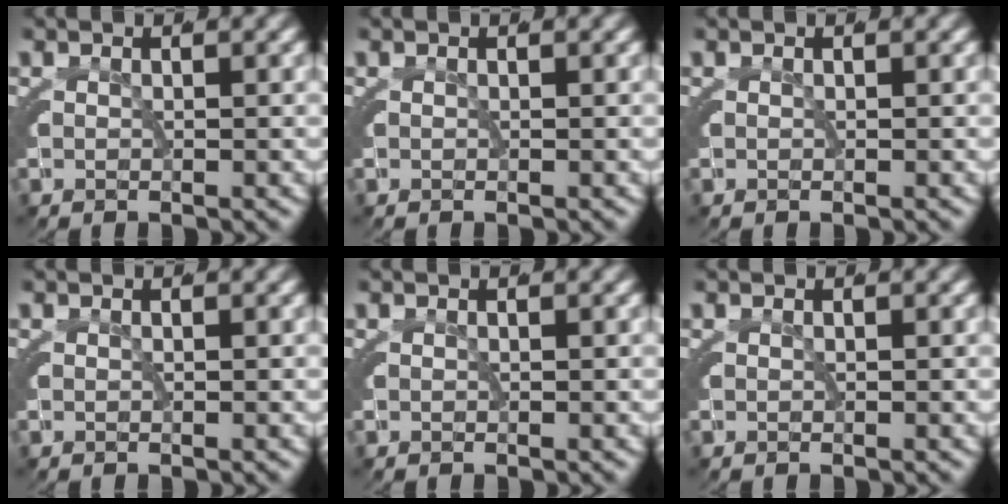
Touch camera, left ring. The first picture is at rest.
{"total": 0.0}
{"total": 0.0}
{"total": 0.0}
{"total": 0.0}
{"total": 0.0}